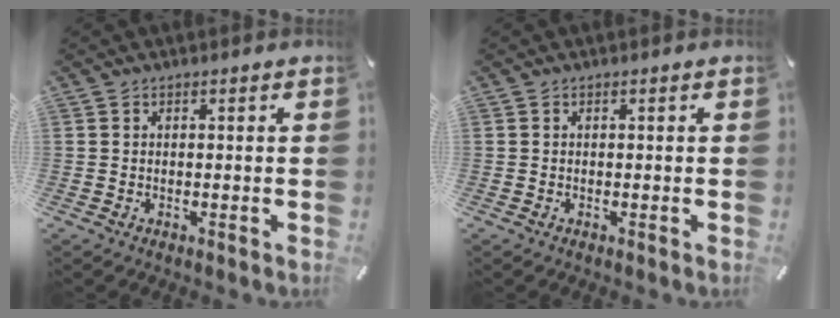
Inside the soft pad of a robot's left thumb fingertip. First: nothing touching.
{"total": 0.0}